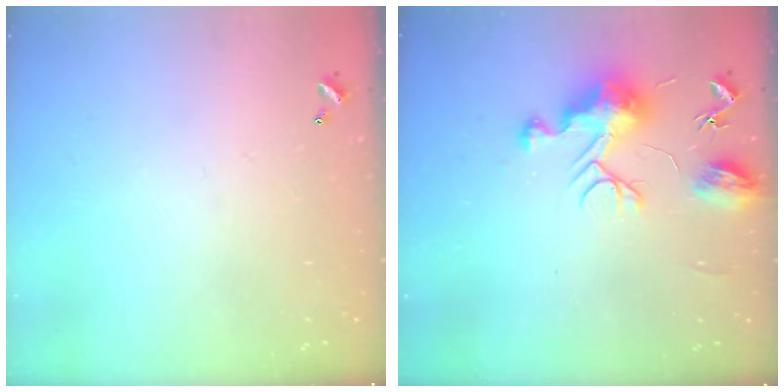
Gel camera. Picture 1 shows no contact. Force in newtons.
{"total": 12.5, "press": 12.5, "slide": 0.5}